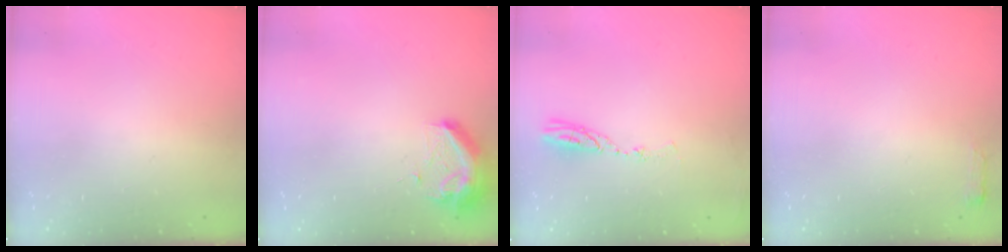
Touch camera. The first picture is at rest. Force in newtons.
{"total": 9.2, "press": 9.2, "slide": 0.3}
{"total": 5.0, "press": 5.0, "slide": 0.6}
{"total": 2.7, "press": 2.6, "slide": 0.5}